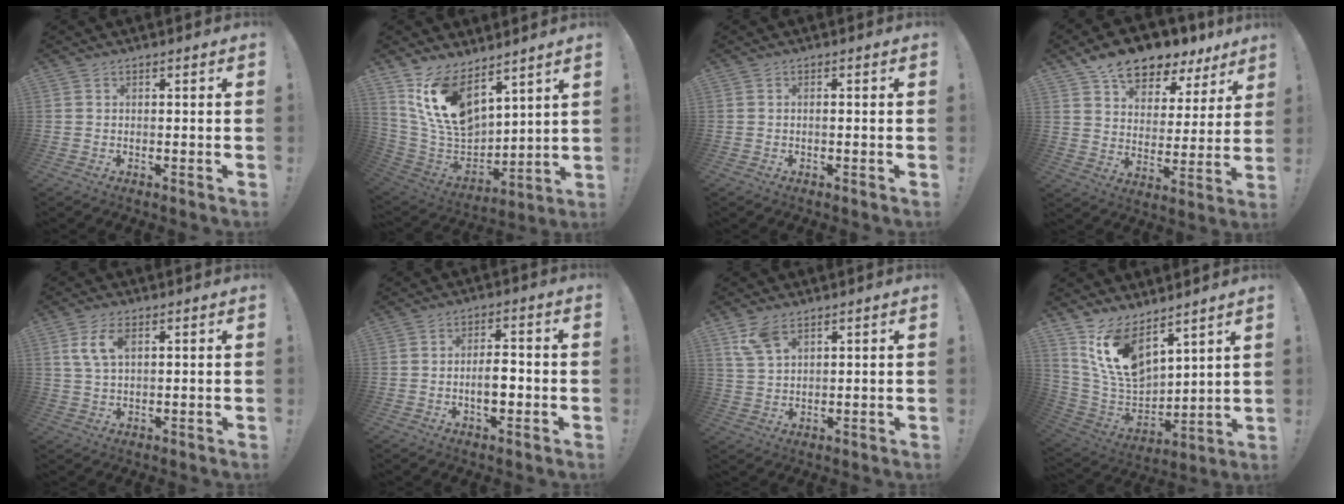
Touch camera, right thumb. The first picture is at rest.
{"total": 16.4, "force": [9.5, 9.8, 9.1], "torque": [-0.179, -0.058, 0.187]}
{"total": 0.7, "force": [-0.4, 0.0, 0.6], "torque": [-0.017, 0.002, -0.006]}
{"total": 12.7, "force": [10.4, 5.7, 4.5], "torque": [-0.086, -0.076, 0.191]}
{"total": 6.7, "force": [2.4, 3.4, 5.3], "torque": [-0.102, 0.001, 0.042]}
{"total": 5.9, "force": [-1.7, 2.9, 4.9], "torque": [-0.071, 0.003, -0.035]}
{"total": 6.8, "force": [4.3, 3.2, 4.1], "torque": [-0.079, -0.015, 0.084]}
{"total": 15.0, "force": [9.3, 8.6, 8.0], "torque": [-0.161, -0.063, 0.183]}